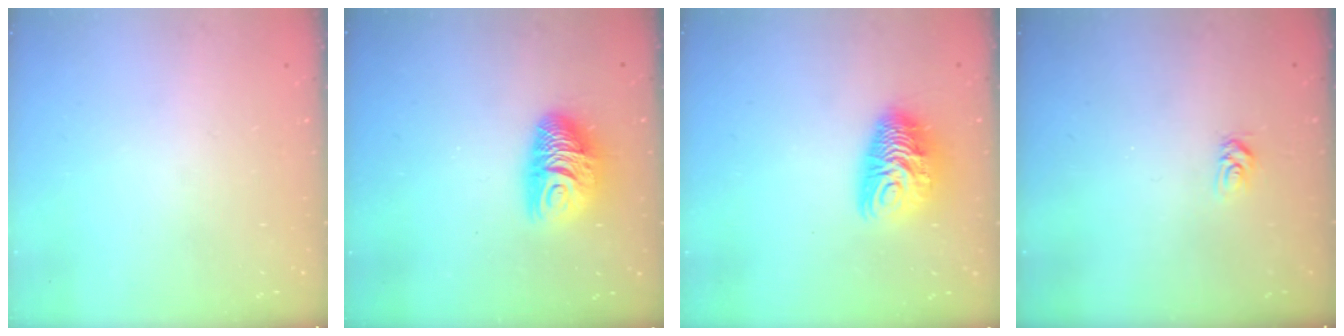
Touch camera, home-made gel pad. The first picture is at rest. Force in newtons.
{"total": 10.5, "press": 10.5, "slide": 0.5}
{"total": 10.9, "press": 10.8, "slide": 1.2}
{"total": 3.6, "press": 3.6, "slide": 0.5}